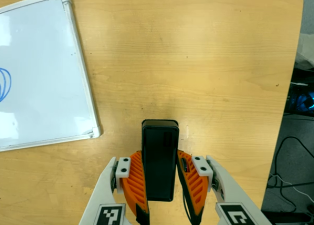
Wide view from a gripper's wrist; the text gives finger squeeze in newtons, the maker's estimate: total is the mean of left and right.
{"total": 4.6, "left": 3.0, "right": 6.3}